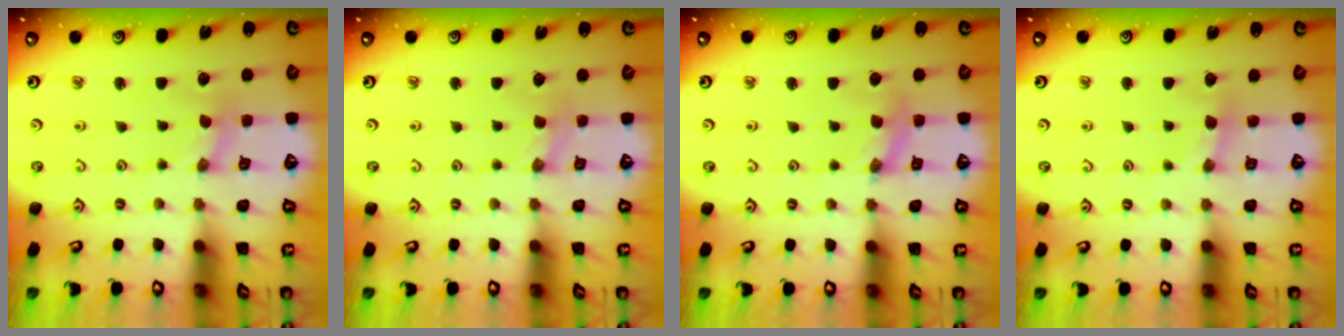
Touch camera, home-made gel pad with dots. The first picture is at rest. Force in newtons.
{"total": 1.7, "press": 1.7, "slide": 0.3}
{"total": 2.5, "press": 2.4, "slide": 0.3}
{"total": 2.6, "press": 2.6, "slide": 0.3}